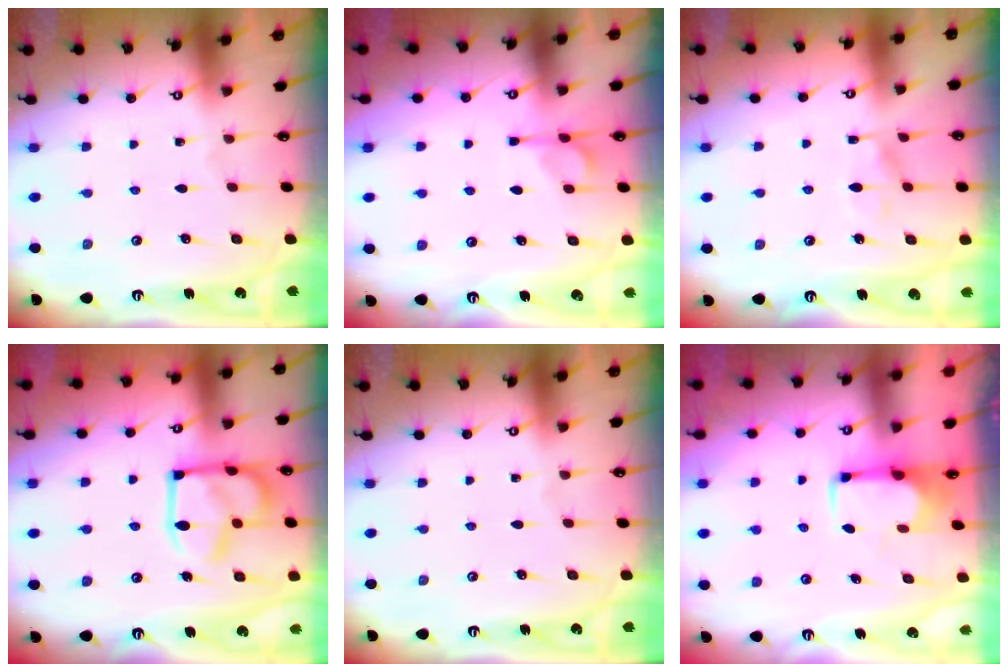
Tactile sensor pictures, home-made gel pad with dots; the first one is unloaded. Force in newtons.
{"total": 4.5, "press": 4.4, "slide": 0.8}
{"total": 7.2, "press": 7.2, "slide": 0.2}
{"total": 14.5, "press": 14.4, "slide": 1.1}
{"total": 0.0}
{"total": 1.6, "press": 1.5, "slide": 0.6}